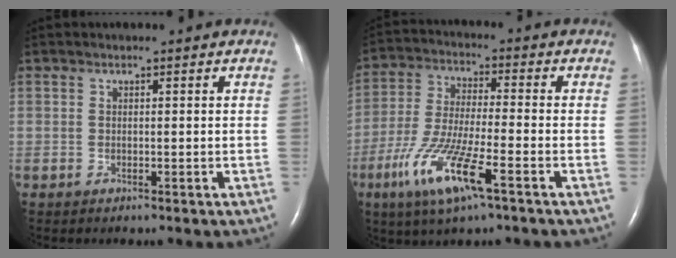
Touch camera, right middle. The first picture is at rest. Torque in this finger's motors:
{"motor_torque": [1.40, -0.74, 0.34, 0.21]}